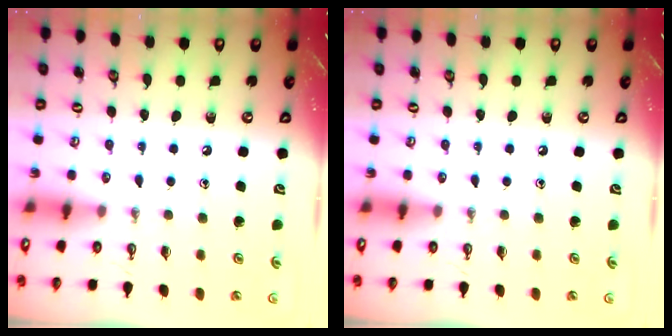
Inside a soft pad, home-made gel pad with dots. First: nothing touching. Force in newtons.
{"total": 0.0}